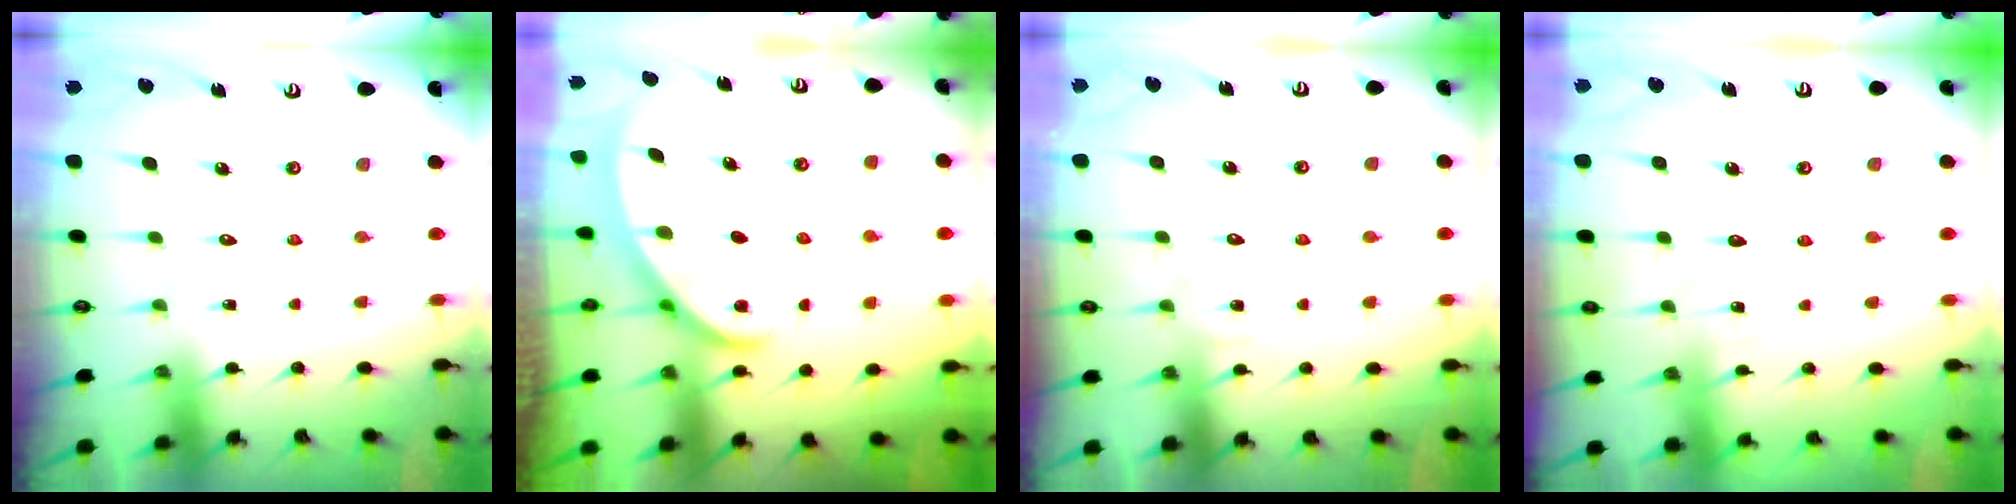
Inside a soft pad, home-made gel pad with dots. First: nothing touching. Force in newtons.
{"total": 2.8, "press": 2.8, "slide": 0.1}
{"total": 5.7, "press": 5.7, "slide": 0.3}
{"total": 2.0, "press": 2.0, "slide": 0.1}